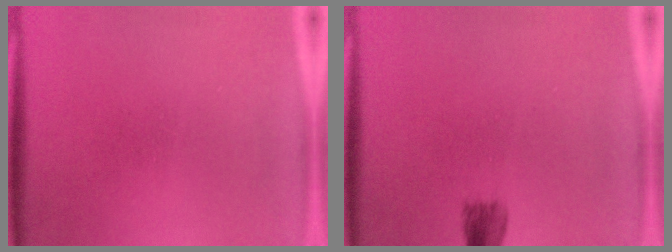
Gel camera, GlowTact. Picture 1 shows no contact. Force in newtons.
{"total": 2.5}